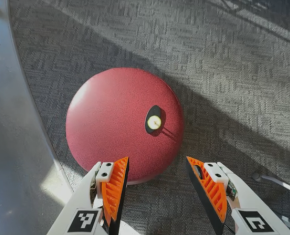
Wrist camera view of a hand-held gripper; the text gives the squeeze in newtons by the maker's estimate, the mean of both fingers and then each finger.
{"total": 0.0}